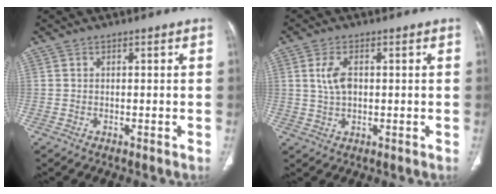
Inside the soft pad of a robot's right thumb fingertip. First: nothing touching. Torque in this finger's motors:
{"motor_torque": [-0.44, 0.02, 0.85, 0.14, 0.05]}